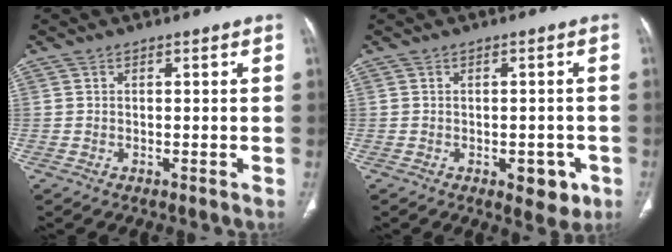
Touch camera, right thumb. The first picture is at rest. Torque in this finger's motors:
{"motor_torque": [0.59, 0.95, -0.10, 0.08, 0.01]}